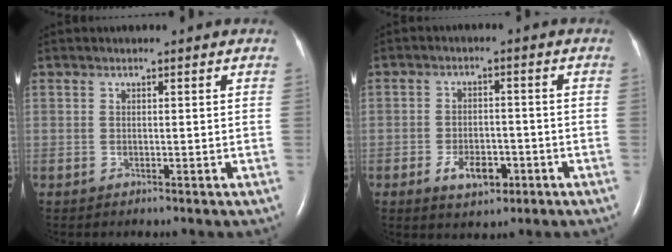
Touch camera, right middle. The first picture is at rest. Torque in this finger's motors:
{"motor_torque": [0.03, -0.01, 0.08, 0.04]}